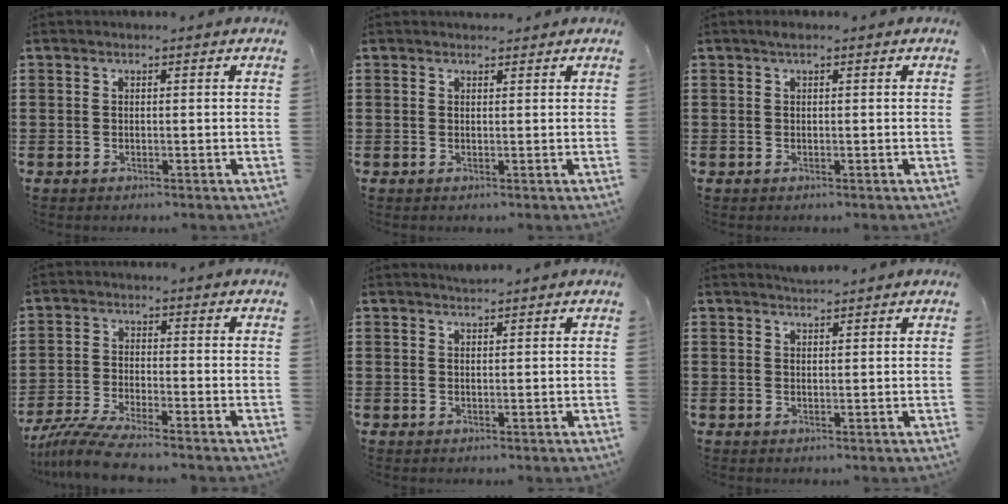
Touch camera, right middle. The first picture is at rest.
{"total": 1.1, "force": [1.0, 0.3, -0.2], "torque": [0.007, -0.004, 0.018]}
{"total": 0.7, "force": [0.4, 0.0, 0.5], "torque": [-0.011, 0.002, 0.007]}
{"total": 5.5, "force": [-4.9, 0.0, 2.4], "torque": [-0.073, -0.027, -0.102]}
{"total": 1.0, "force": [1.0, 0.0, -0.1], "torque": [-0.001, -0.002, 0.020]}
{"total": 1.5, "force": [1.5, 0.0, 0.0], "torque": [-0.004, 0.002, 0.028]}